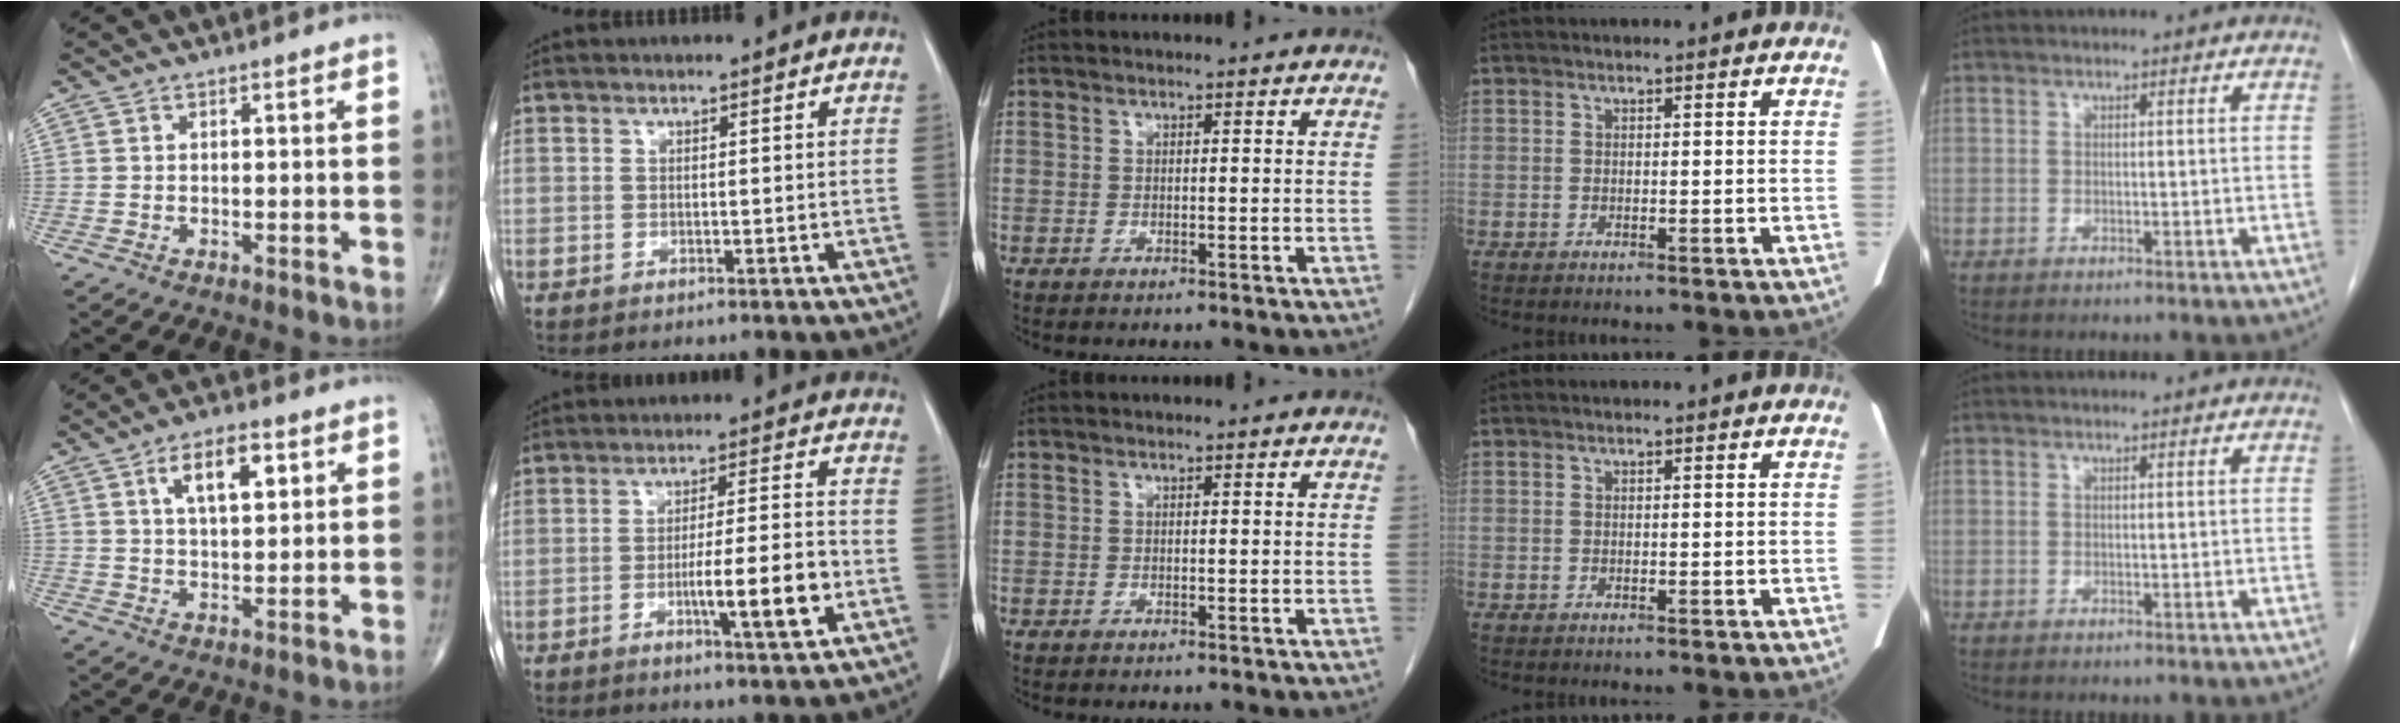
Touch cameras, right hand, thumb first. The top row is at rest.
{"thumb": {"total": 8.7, "force": [3.5, 3.9, 6.9], "torque": [-0.095, -0.010, 0.058]}, "index": {"total": 9.2, "force": [-2.8, 0.4, 8.8], "torque": [-0.138, -0.005, -0.044]}}